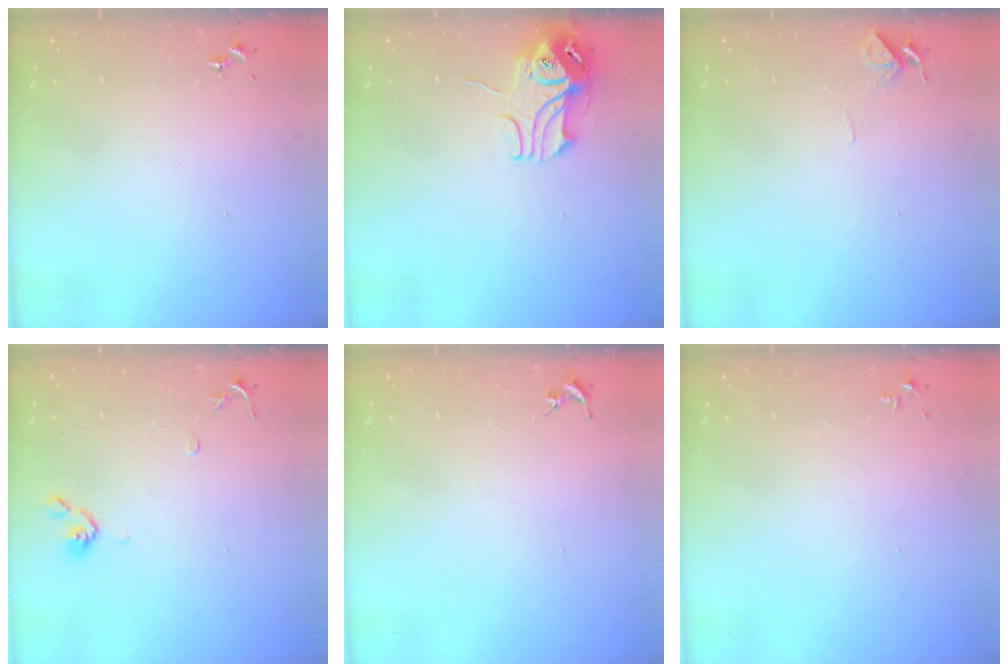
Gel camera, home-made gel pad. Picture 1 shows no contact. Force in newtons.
{"total": 10.9, "press": 10.9, "slide": 1.1}
{"total": 4.6, "press": 4.5, "slide": 0.4}
{"total": 8.6, "press": 8.6, "slide": 0.7}
{"total": 0.0}
{"total": 2.8, "press": 2.8, "slide": 0.4}